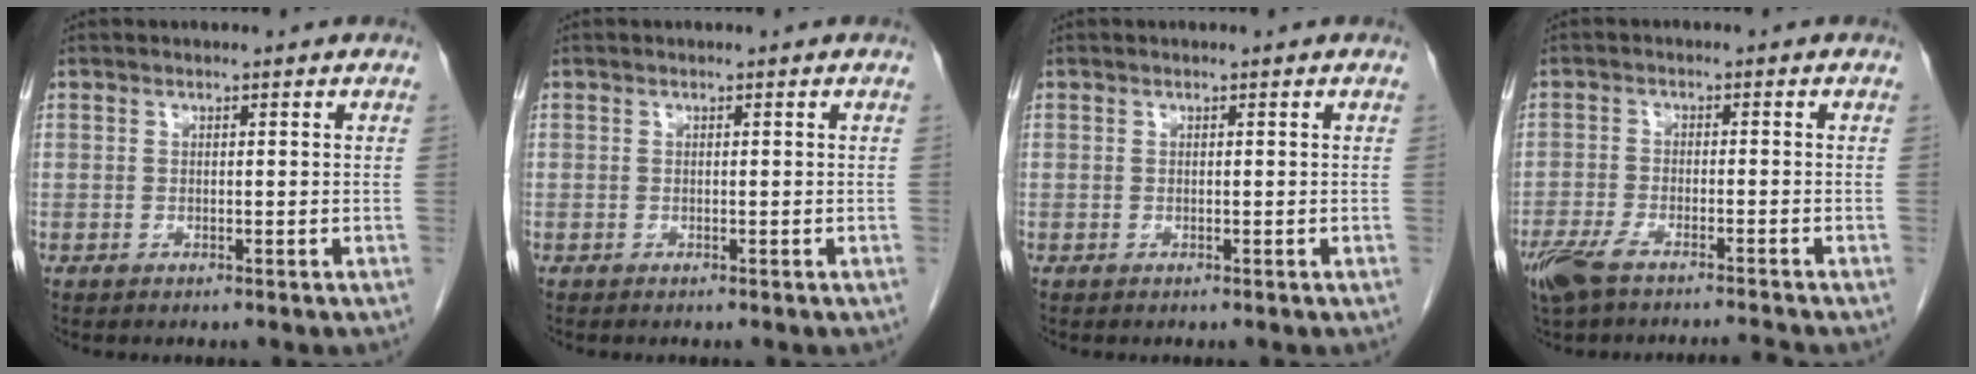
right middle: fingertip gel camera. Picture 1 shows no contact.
{"total": 0.0}
{"total": 0.0}
{"total": 7.3, "force": [-6.2, 0.5, 3.8], "torque": [-0.073, -0.012, -0.110]}